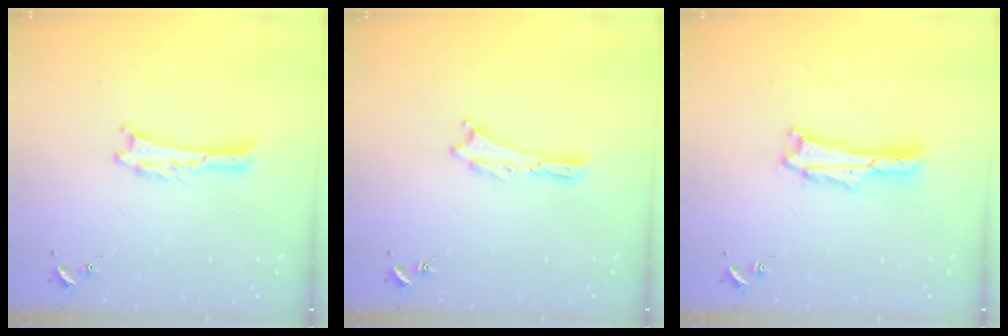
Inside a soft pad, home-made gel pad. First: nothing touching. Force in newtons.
{"total": 0.0}
{"total": 1.4, "press": 1.3, "slide": 0.2}